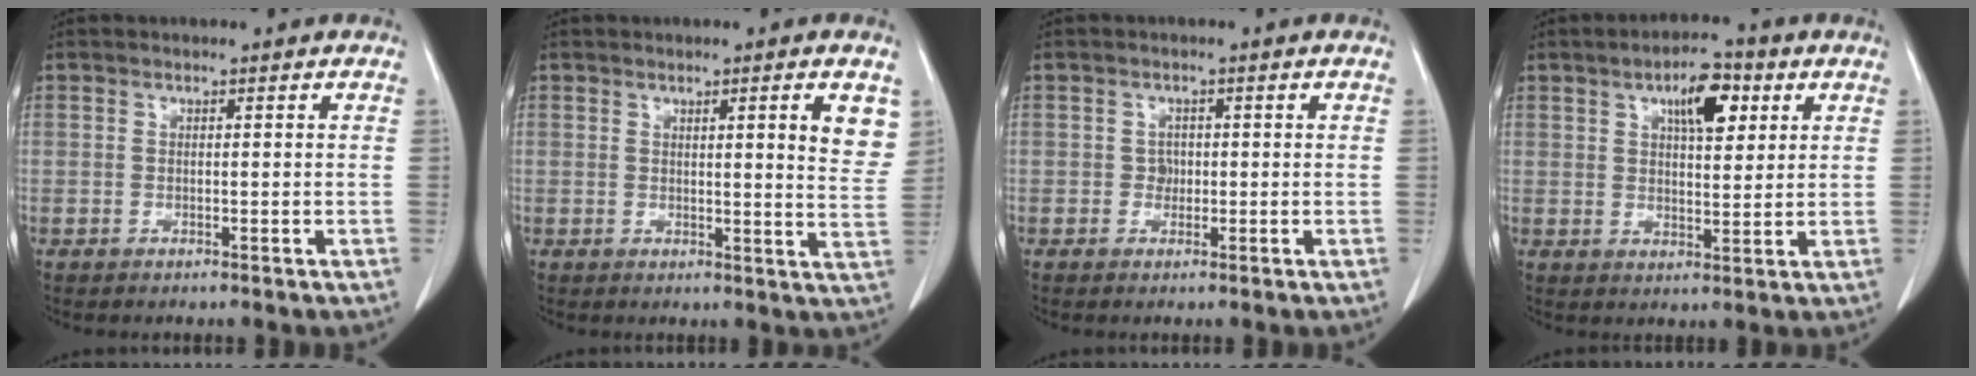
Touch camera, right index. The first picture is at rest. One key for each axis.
{"total": 6.3, "fx": 2.8, "fy": 0.6, "fz": 5.6, "tx": -0.061, "ty": -0.014, "tz": 0.031}
{"total": 1.3, "fx": 0.0, "fy": 1.2, "fz": 0.5, "tx": -0.001, "ty": 0.006, "tz": 0.005}
{"total": 7.6, "fx": 3.4, "fy": 2.8, "fz": 6.2, "tx": -0.100, "ty": 0.010, "tz": 0.053}